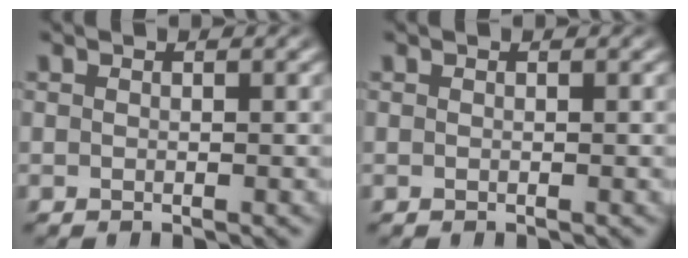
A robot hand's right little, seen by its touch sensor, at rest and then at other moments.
{"total": 0.0}